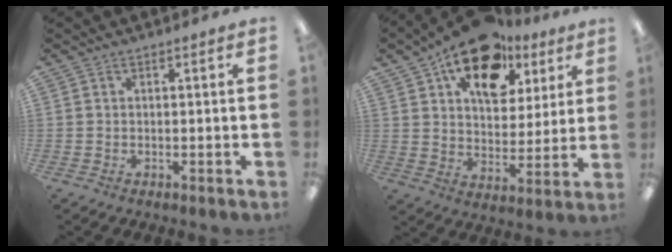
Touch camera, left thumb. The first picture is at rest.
{"total": 16.9, "force": [10.8, 9.9, 8.5], "torque": [-0.131, -0.054, 0.190]}